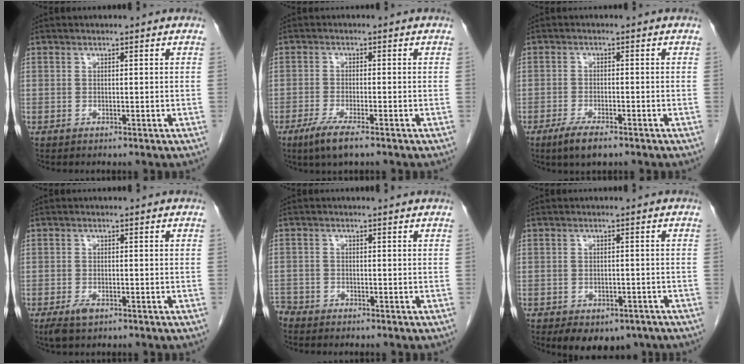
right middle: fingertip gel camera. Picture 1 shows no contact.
{"total": 4.7, "force": [-3.0, 0.4, 3.5], "torque": [-0.074, -0.013, -0.056]}
{"total": 4.4, "force": [-3.0, 0.9, 3.1], "torque": [-0.060, -0.007, -0.051]}
{"total": 2.6, "force": [-1.6, 1.0, 1.8], "torque": [-0.042, -0.003, -0.024]}
{"total": 3.0, "force": [-2.6, 1.3, 0.3], "torque": [-0.001, 0.000, -0.046]}
{"total": 8.5, "force": [-5.8, 5.0, 3.8], "torque": [-0.045, 0.009, -0.076]}